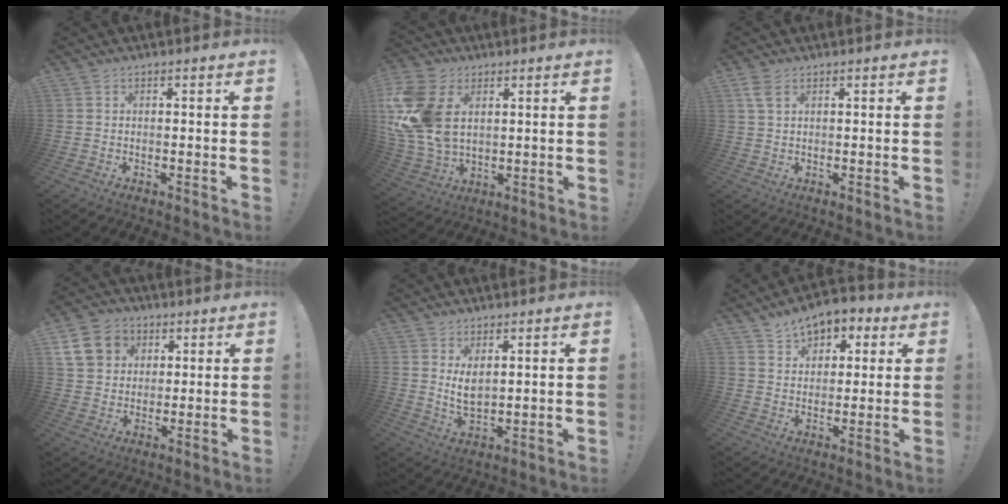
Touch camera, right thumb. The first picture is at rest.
{"total": 19.5, "force": [4.4, 13.5, 13.4], "torque": [-0.285, -0.015, 0.086]}
{"total": 3.6, "force": [1.9, 1.7, 2.6], "torque": [-0.045, -0.005, 0.035]}
{"total": 13.1, "force": [5.1, 10.9, 5.2], "torque": [-0.065, -0.016, 0.105]}
{"total": 5.5, "force": [2.3, 2.8, 4.1], "torque": [-0.065, -0.014, 0.040]}
{"total": 8.4, "force": [5.2, 5.6, 3.3], "torque": [-0.043, -0.026, 0.101]}